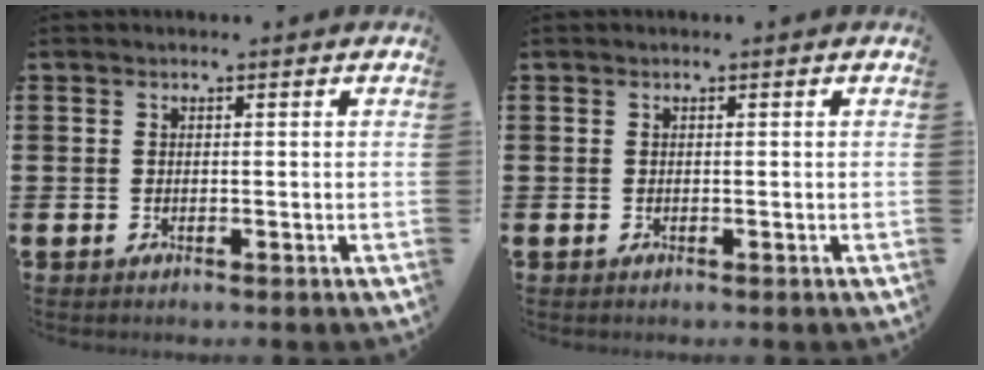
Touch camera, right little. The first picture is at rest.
{"total": 0.0}